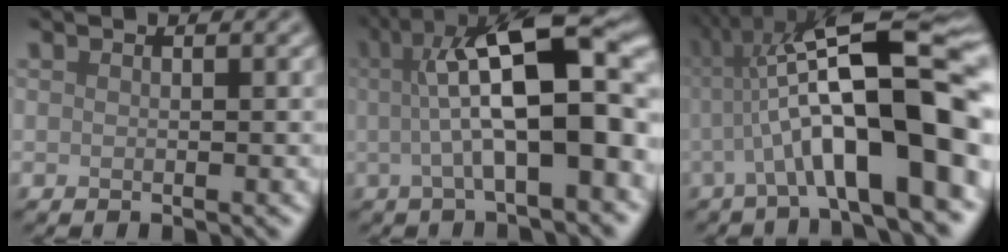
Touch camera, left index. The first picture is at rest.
{"total": 12.7, "force": [1.4, 4.1, 11.9], "torque": [-0.150, 0.022, 0.017]}
{"total": 12.6, "force": [-1.3, 2.6, 12.2], "torque": [-0.188, 0.027, -0.019]}